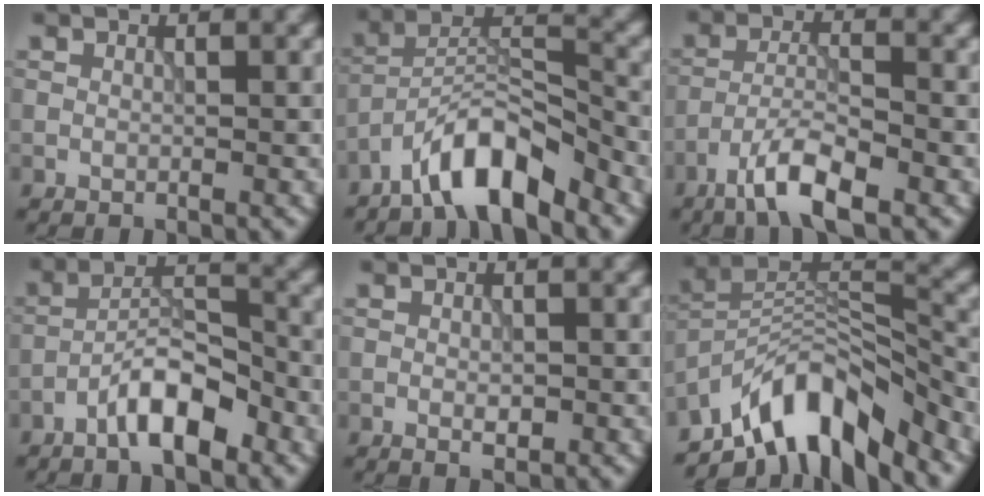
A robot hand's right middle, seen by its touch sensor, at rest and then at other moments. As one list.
[{"total": 6.8, "force": [-5.2, 1.7, 4.1], "torque": [-0.066, 0.011, -0.098]}, {"total": 5.1, "force": [-3.3, 1.2, 3.7], "torque": [-0.068, 0.004, -0.069]}, {"total": 5.5, "force": [-3.4, 1.7, 4.1], "torque": [-0.064, 0.016, -0.064]}, {"total": 1.1, "force": [-0.3, 0.5, 1.0], "torque": [-0.016, 0.000, -0.003]}, {"total": 9.7, "force": [-7.0, 3.7, 5.6], "torque": [-0.076, 0.004, -0.139]}]